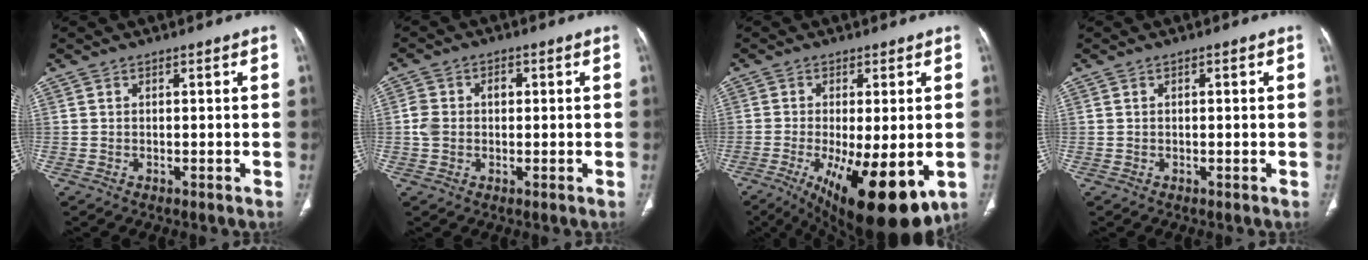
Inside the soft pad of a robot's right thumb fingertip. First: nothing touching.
{"total": 4.7, "force": [0.2, 3.7, 2.9], "torque": [-0.051, 0.018, 0.003]}
{"total": 18.6, "force": [-6.5, 6.4, 16.2], "torque": [-0.231, -0.028, -0.081]}
{"total": 1.0, "force": [0.2, 0.3, 0.9], "torque": [-0.018, 0.007, 0.005]}